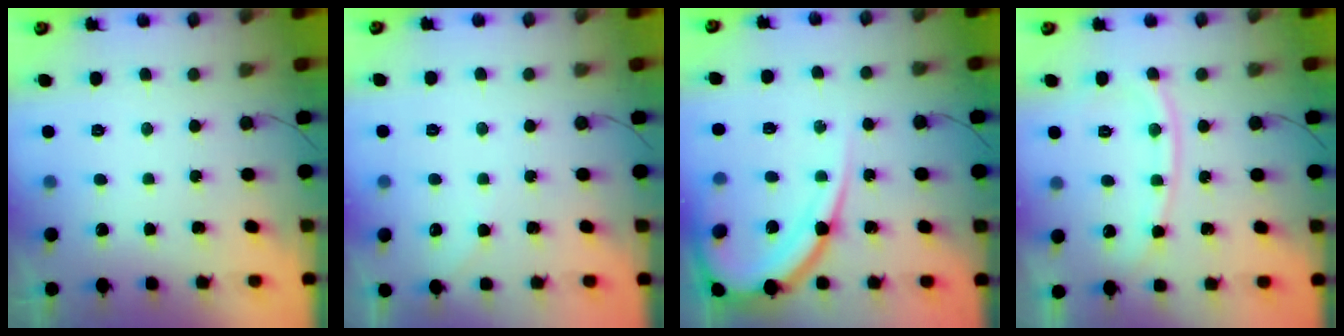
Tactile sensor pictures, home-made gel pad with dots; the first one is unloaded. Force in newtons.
{"total": 2.7, "press": 2.7, "slide": 0.4}
{"total": 13.5, "press": 13.4, "slide": 1.6}
{"total": 10.8, "press": 10.7, "slide": 1.4}